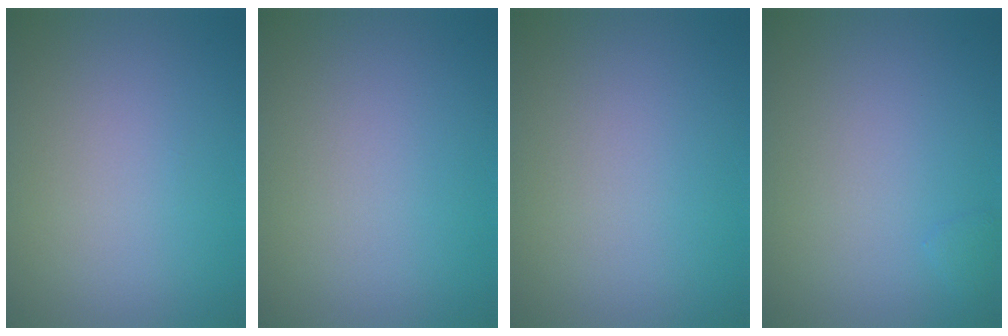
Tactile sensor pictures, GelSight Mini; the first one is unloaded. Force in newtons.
{"total": 0.0}
{"total": 0.0}
{"total": 0.5, "press": 0.5, "slide": 0.0}